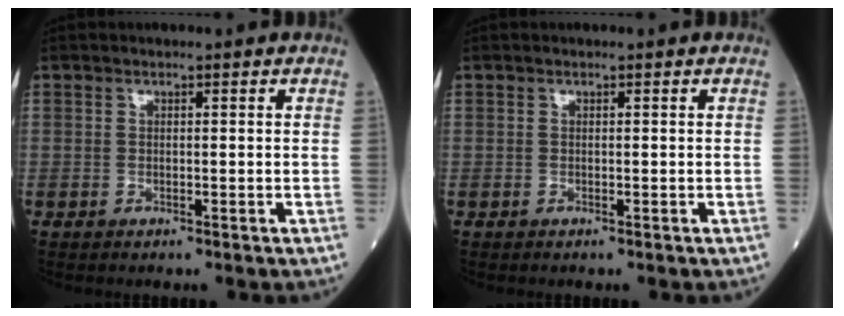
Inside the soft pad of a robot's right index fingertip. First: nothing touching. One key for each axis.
{"total": 0.0}